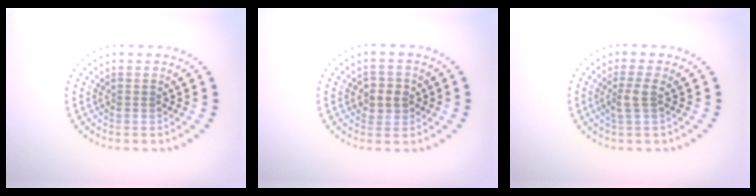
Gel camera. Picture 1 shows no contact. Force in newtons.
{"total": 2.1, "press": 2.0, "slide": 0.5}
{"total": 1.7, "press": 1.4, "slide": 1.0}